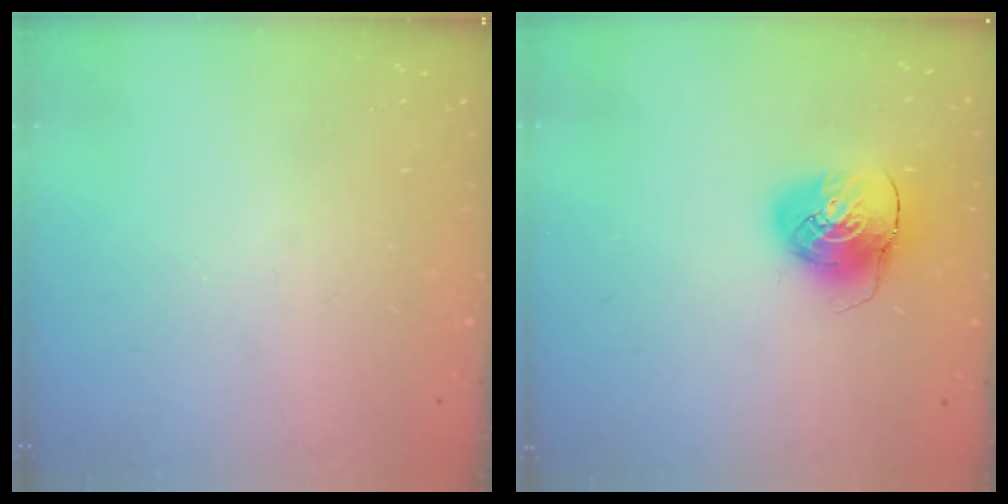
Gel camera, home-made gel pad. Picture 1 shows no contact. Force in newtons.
{"total": 10.3, "press": 10.3, "slide": 0.5}